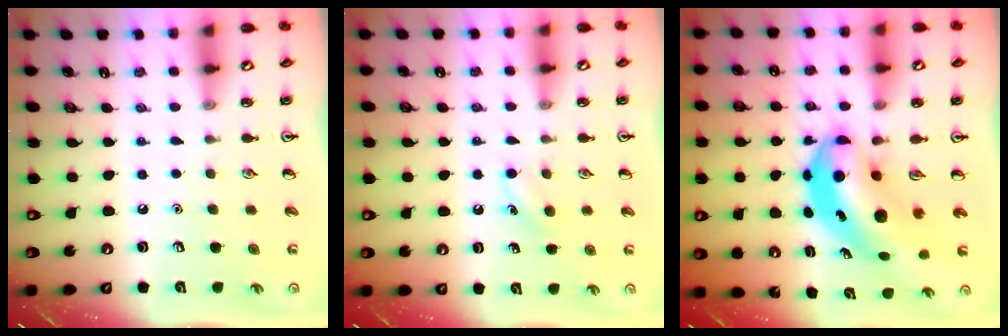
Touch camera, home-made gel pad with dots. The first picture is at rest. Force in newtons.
{"total": 4.2, "press": 4.0, "slide": 1.3}
{"total": 8.2, "press": 7.9, "slide": 2.3}